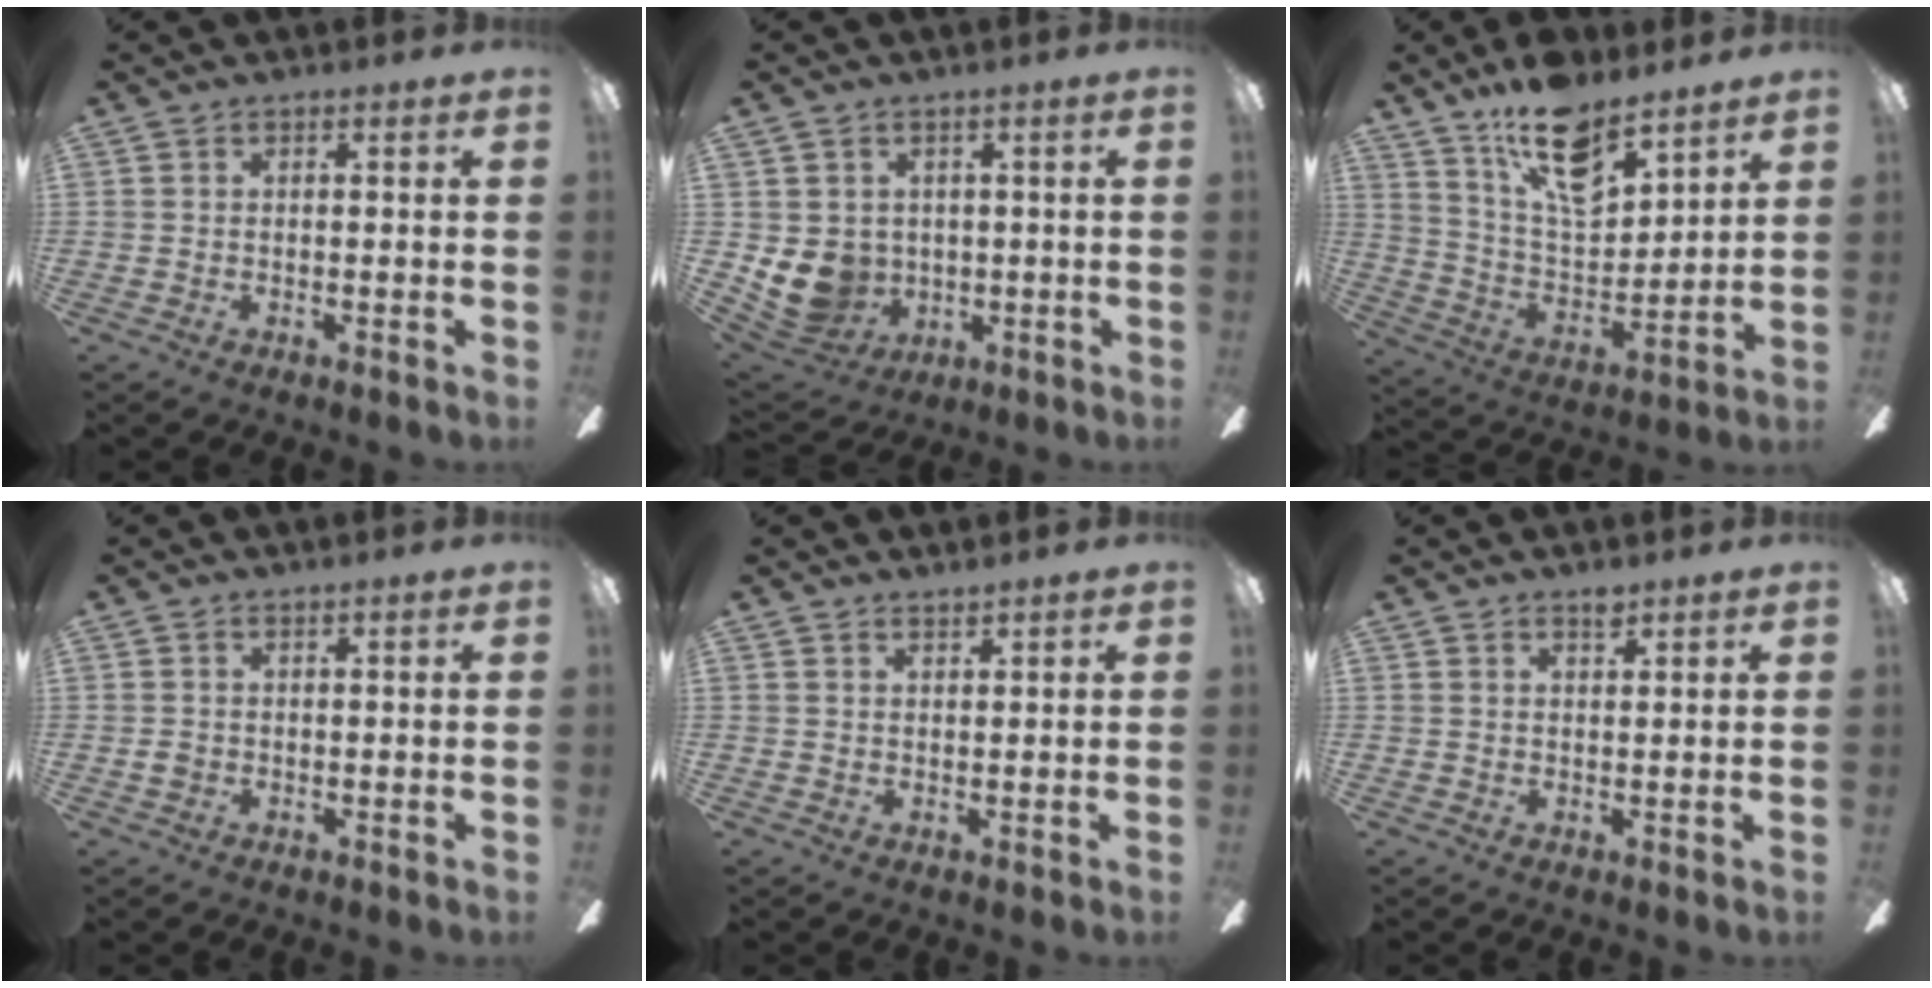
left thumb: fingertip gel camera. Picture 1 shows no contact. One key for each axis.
{"total": 9.1, "fx": 0.6, "fy": 8.3, "fz": 3.5, "tx": -0.112, "ty": -0.013, "tz": 0.016}
{"total": 16.9, "fx": 11.8, "fy": 7.1, "fz": 9.8, "tx": -0.172, "ty": -0.062, "tz": 0.208}
{"total": 0.9, "fx": 0.0, "fy": 0.8, "fz": 0.4, "tx": -0.006, "ty": 0.004, "tz": -0.001}
{"total": 1.4, "fx": 1.4, "fy": 0.0, "fz": 0.1, "tx": -0.003, "ty": -0.002, "tz": 0.026}
{"total": 1.7, "fx": 1.6, "fy": 0.4, "fz": 0.6, "tx": 0.002, "ty": -0.008, "tz": 0.025}